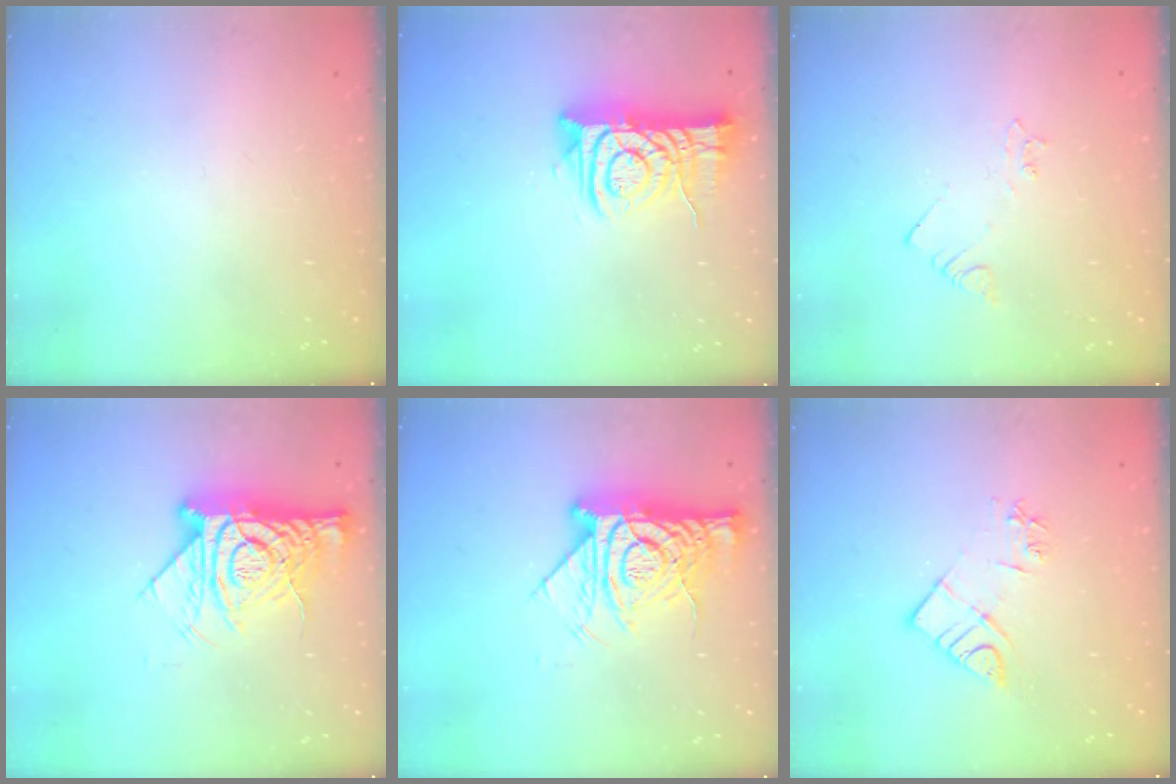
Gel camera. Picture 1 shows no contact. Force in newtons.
{"total": 10.6, "press": 10.6, "slide": 1.0}
{"total": 1.9, "press": 1.9, "slide": 0.3}
{"total": 16.6, "press": 16.6, "slide": 1.8}
{"total": 16.6, "press": 16.6, "slide": 1.8}
{"total": 8.6, "press": 8.6, "slide": 0.8}